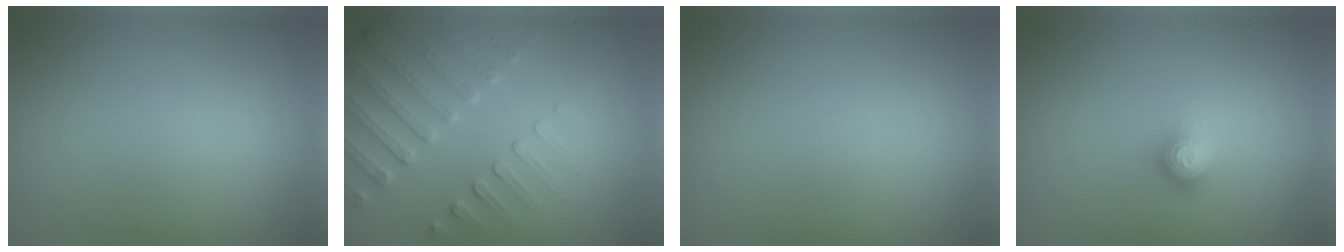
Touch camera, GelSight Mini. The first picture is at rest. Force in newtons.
{"total": 4.5, "press": 3.5, "slide": 2.8}
{"total": 0.0}
{"total": 1.9, "press": 1.4, "slide": 1.3}